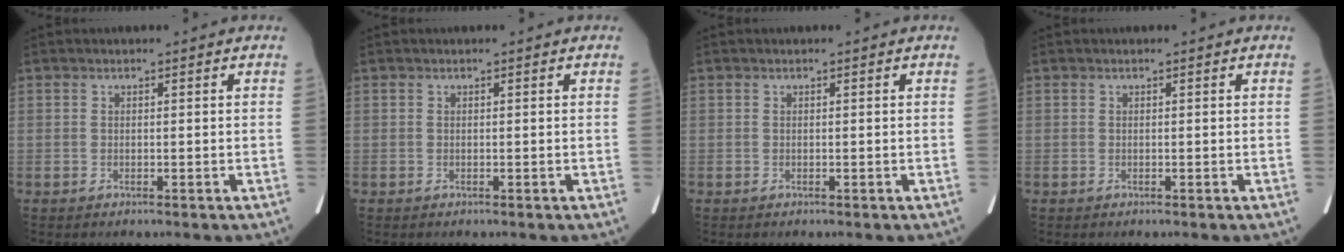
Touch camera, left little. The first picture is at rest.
{"total": 0.0}
{"total": 0.0}
{"total": 0.0}